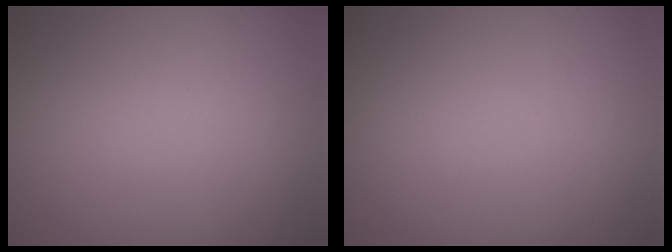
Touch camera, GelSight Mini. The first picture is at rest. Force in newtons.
{"total": 0.0}